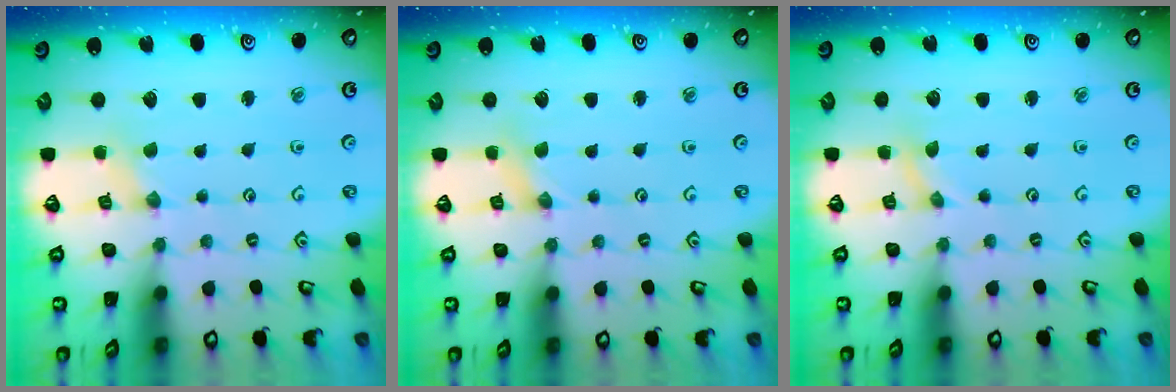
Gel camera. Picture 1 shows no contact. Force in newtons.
{"total": 0.0}
{"total": 0.0}